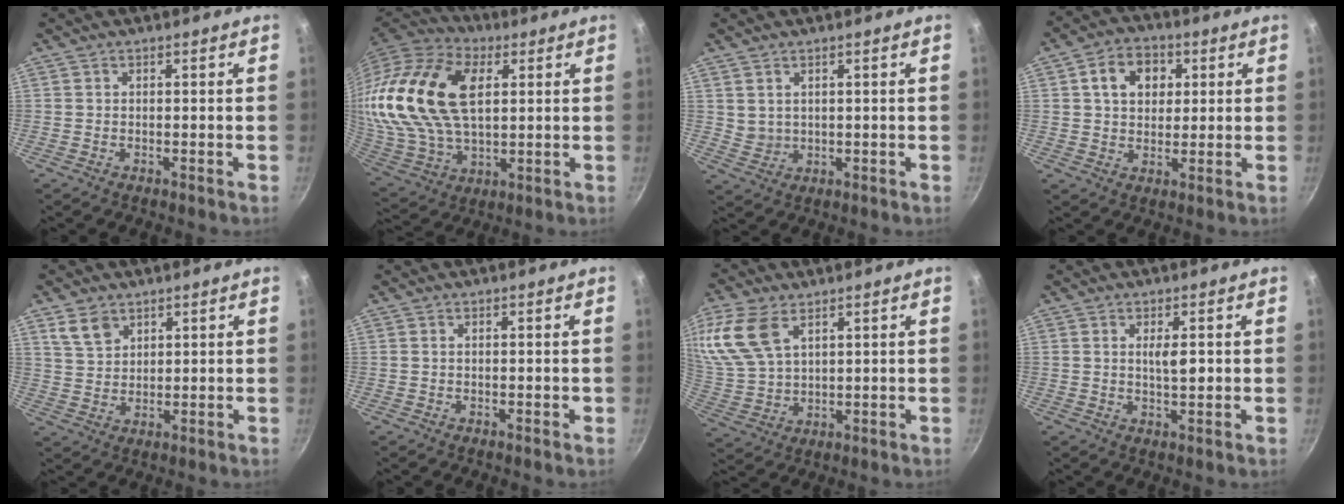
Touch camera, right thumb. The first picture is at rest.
{"total": 25.9, "force": [7.2, 15.8, 19.3], "torque": [-0.377, -0.012, 0.131]}
{"total": 2.7, "force": [1.5, 2.0, 1.1], "torque": [-0.016, -0.010, 0.037]}
{"total": 8.9, "force": [2.6, 6.8, 5.1], "torque": [-0.059, 0.005, 0.034]}
{"total": 5.5, "force": [3.2, 3.7, 2.6], "torque": [-0.033, -0.010, 0.066]}
{"total": 0.7, "force": [0.0, 0.4, 0.6], "torque": [-0.004, 0.001, 0.000]}
{"total": 14.6, "force": [7.1, 8.6, 9.5], "torque": [-0.205, 0.001, 0.152]}
{"total": 3.3, "force": [0.6, 1.0, 3.1], "torque": [-0.043, -0.005, 0.009]}